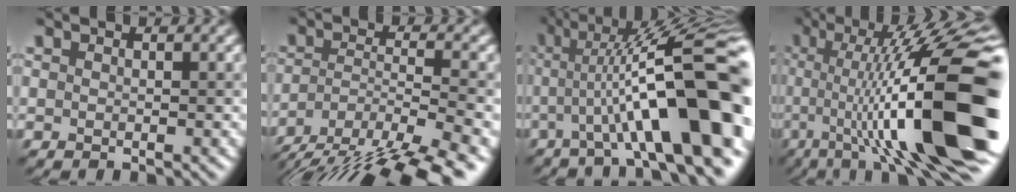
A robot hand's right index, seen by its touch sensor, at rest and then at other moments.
{"total": 14.0, "force": [-11.5, 3.4, 7.2], "torque": [-0.143, -0.025, -0.166]}
{"total": 13.6, "force": [-2.0, 3.1, 13.1], "torque": [-0.181, 0.023, -0.025]}
{"total": 17.4, "force": [-2.0, 4.6, 16.7], "torque": [-0.218, 0.035, -0.028]}